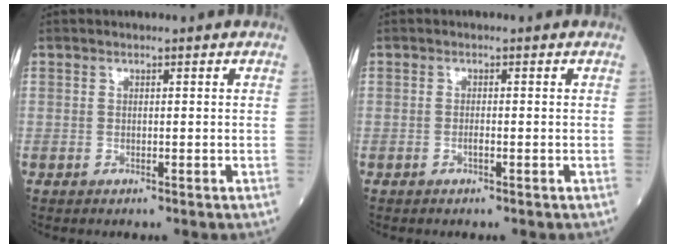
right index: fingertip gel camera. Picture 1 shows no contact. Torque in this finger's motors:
{"motor_torque": [0.43, -0.09, 0.19, 0.04]}